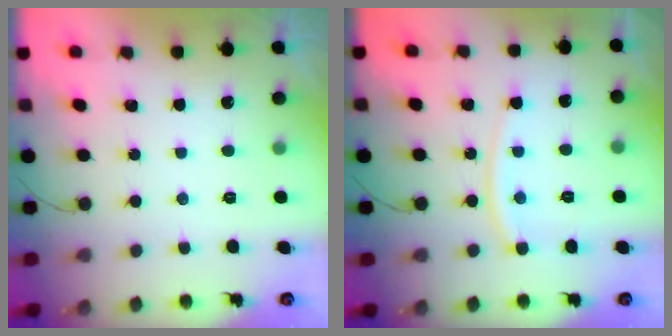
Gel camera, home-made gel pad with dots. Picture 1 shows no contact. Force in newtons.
{"total": 9.5, "press": 9.5, "slide": 1.1}